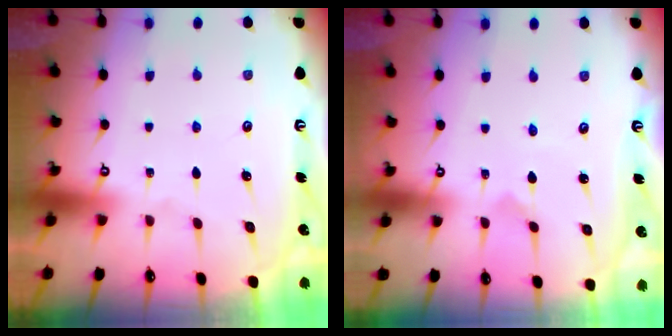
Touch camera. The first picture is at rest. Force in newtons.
{"total": 0.0}